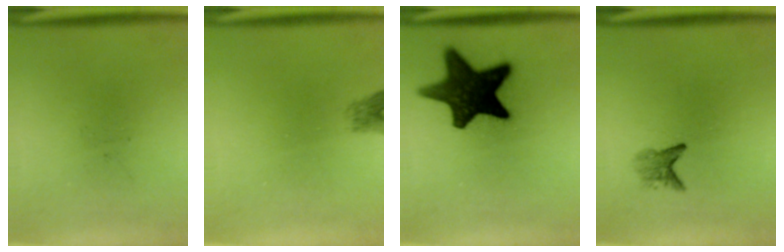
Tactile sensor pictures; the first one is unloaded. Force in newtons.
{"total": 1.8}
{"total": 16.8}
{"total": 2.0}